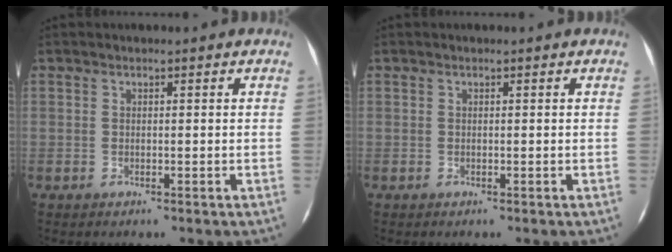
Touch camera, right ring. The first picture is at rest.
{"total": 0.0}